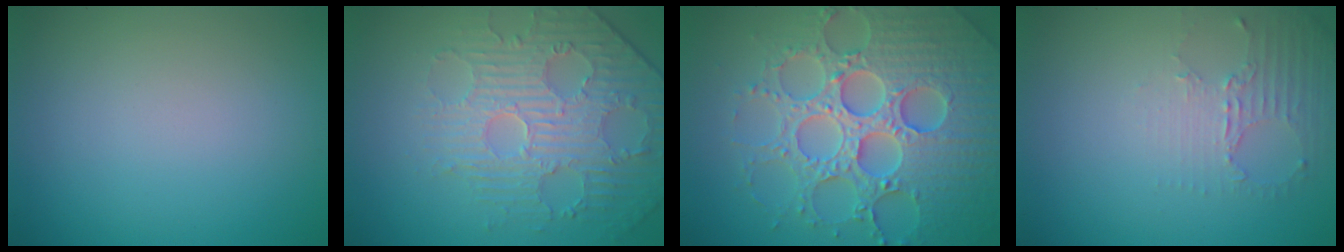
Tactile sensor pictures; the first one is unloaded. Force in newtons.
{"total": 4.4, "press": 4.3, "slide": 1.2}
{"total": 8.0, "press": 7.8, "slide": 1.7}
{"total": 2.3, "press": 1.8, "slide": 1.6}